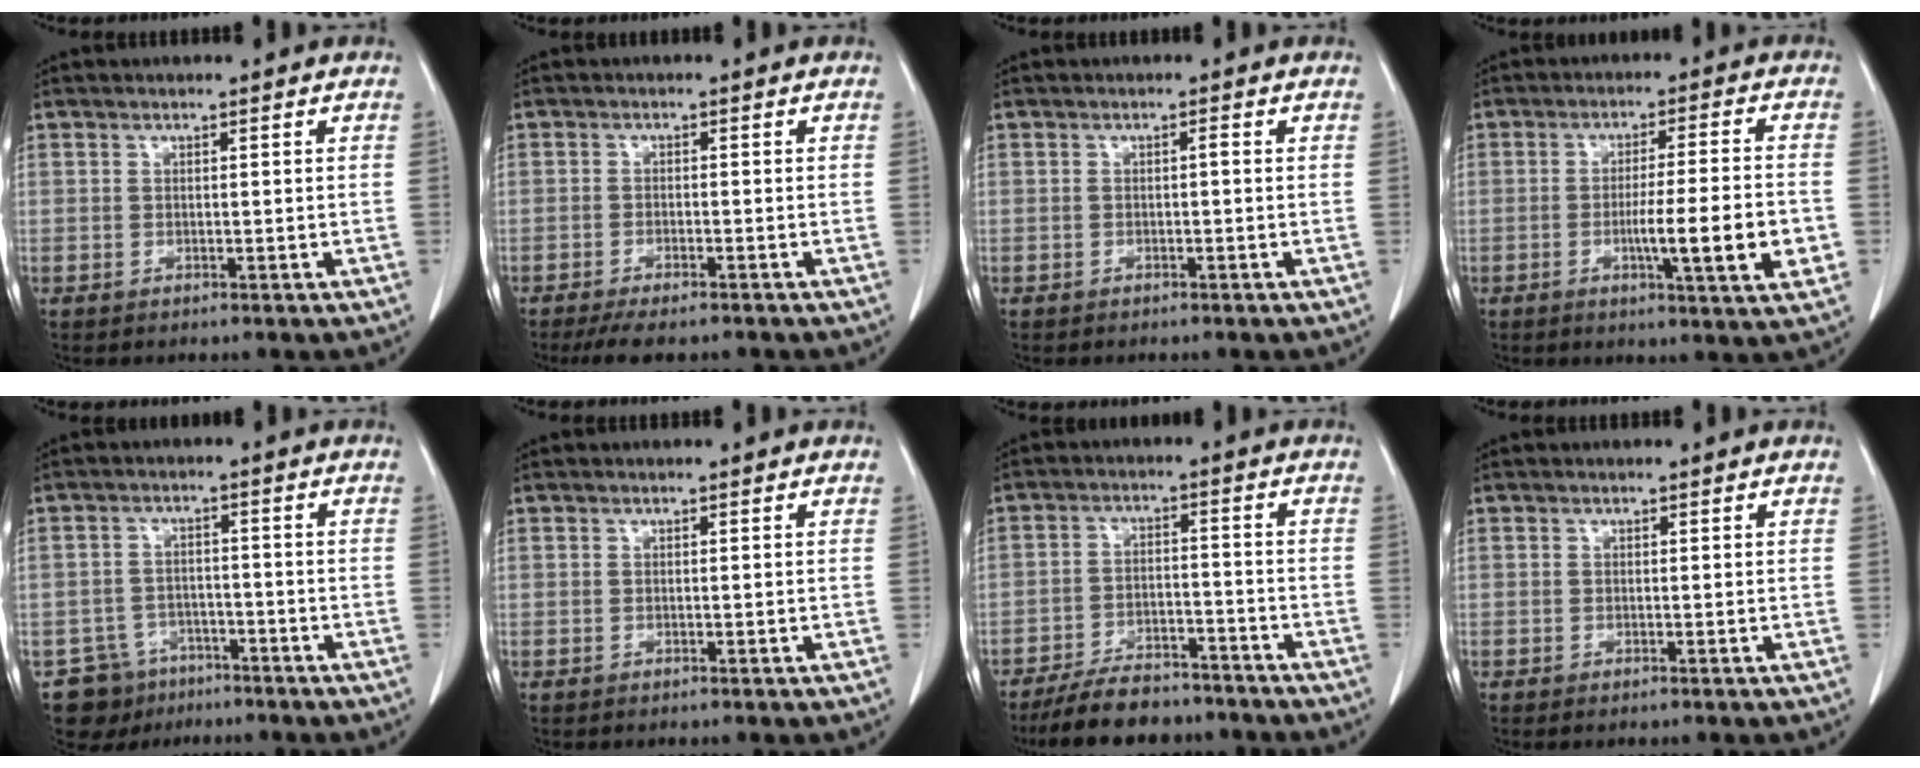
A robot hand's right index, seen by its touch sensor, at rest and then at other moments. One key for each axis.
{"total": 5.8, "fx": -4.8, "fy": 1.2, "fz": 3.1, "tx": -0.042, "ty": -0.009, "tz": -0.073}
{"total": 0.5, "fx": 0.0, "fy": 0.1, "fz": 0.5, "tx": -0.006, "ty": 0.003, "tz": 0.000}
{"total": 10.8, "fx": -2.8, "fy": 0.2, "fz": 10.4, "tx": -0.154, "ty": -0.010, "tz": -0.043}
{"total": 6.5, "fx": -4.5, "fy": 4.8, "fz": 0.0, "tx": 0.006, "ty": 0.016, "tz": -0.067}
{"total": 0.0}
{"total": 10.8, "fx": -9.4, "fy": 3.6, "fz": 3.8, "tx": -0.057, "ty": -0.001, "tz": -0.148}
{"total": 2.3, "fx": -0.9, "fy": 1.1, "fz": 1.8, "tx": -0.028, "ty": -0.005, "tz": -0.010}